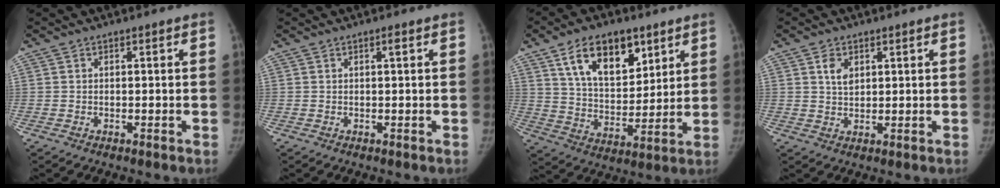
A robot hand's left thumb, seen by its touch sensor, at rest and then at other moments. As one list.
[{"total": 0.7, "force": [0.2, 0.1, 0.7], "torque": [-0.011, 0.001, 0.001]}, {"total": 15.6, "force": [8.3, 8.7, 10.0], "torque": [-0.125, -0.040, 0.151]}, {"total": 3.4, "force": [1.4, 2.3, 2.0], "torque": [-0.027, -0.008, 0.027]}]